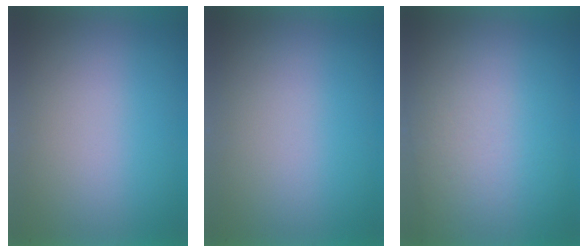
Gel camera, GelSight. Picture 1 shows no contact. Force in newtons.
{"total": 0.0}
{"total": 2.4}